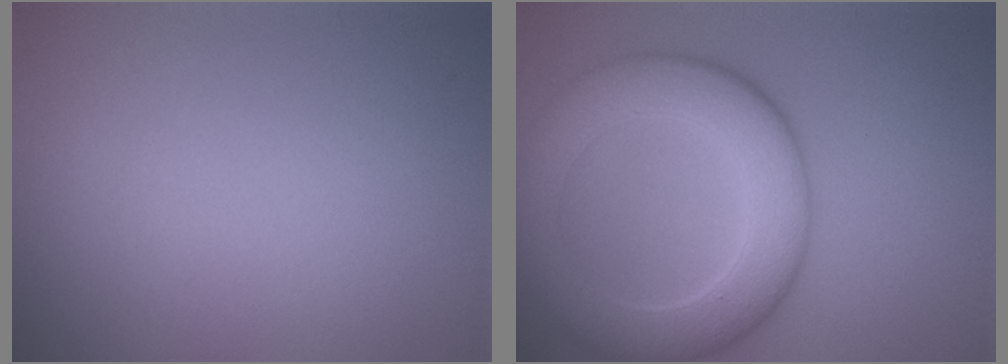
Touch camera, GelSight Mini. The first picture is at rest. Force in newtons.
{"total": 7.7, "press": 7.7, "slide": 0.4}